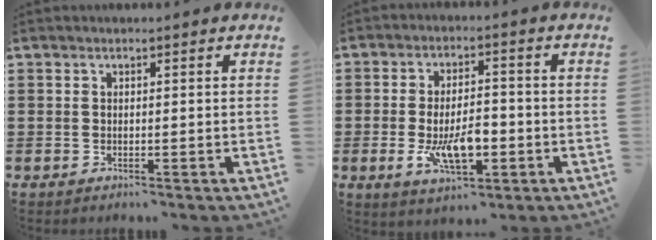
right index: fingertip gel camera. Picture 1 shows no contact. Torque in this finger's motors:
{"motor_torque": [1.29, 0.84, 0.32, 0.12]}